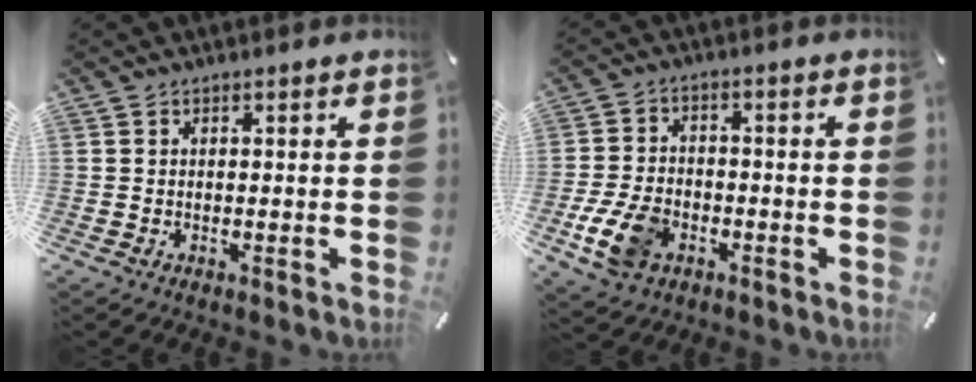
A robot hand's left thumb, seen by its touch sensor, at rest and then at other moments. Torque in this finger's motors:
{"motor_torque": [1.11, 2.09, 0.35, -0.17, 0.16]}